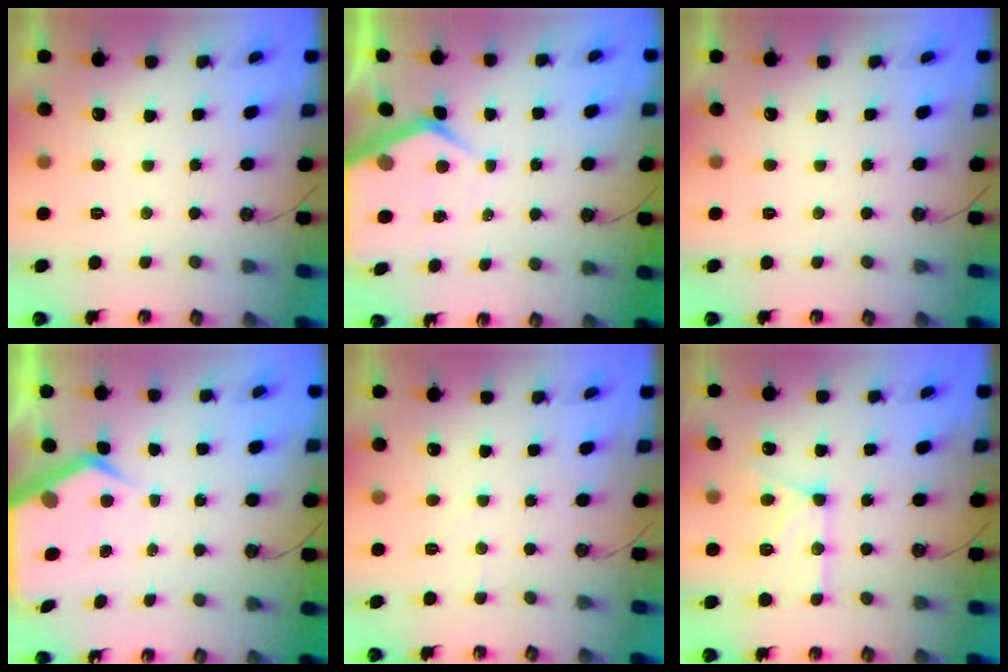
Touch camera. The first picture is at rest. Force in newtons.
{"total": 7.2, "press": 7.2, "slide": 0.6}
{"total": 0.0}
{"total": 7.1, "press": 7.1, "slide": 0.4}
{"total": 4.4, "press": 4.3, "slide": 0.7}
{"total": 13.4, "press": 13.3, "slide": 1.2}